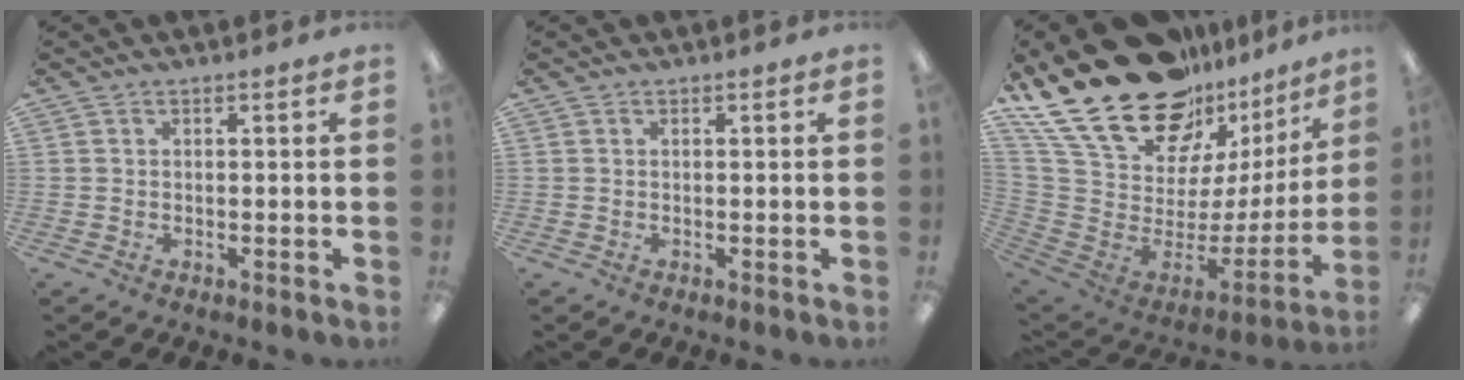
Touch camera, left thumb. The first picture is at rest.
{"total": 0.0}
{"total": 28.5, "force": [19.8, 13.9, 15.1], "torque": [-0.274, -0.130, 0.375]}